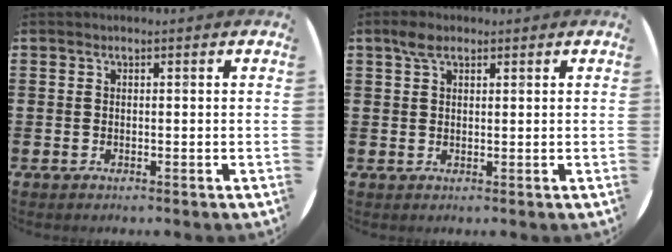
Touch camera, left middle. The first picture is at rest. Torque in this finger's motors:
{"motor_torque": [0.59, -0.34, -0.02, -0.02]}